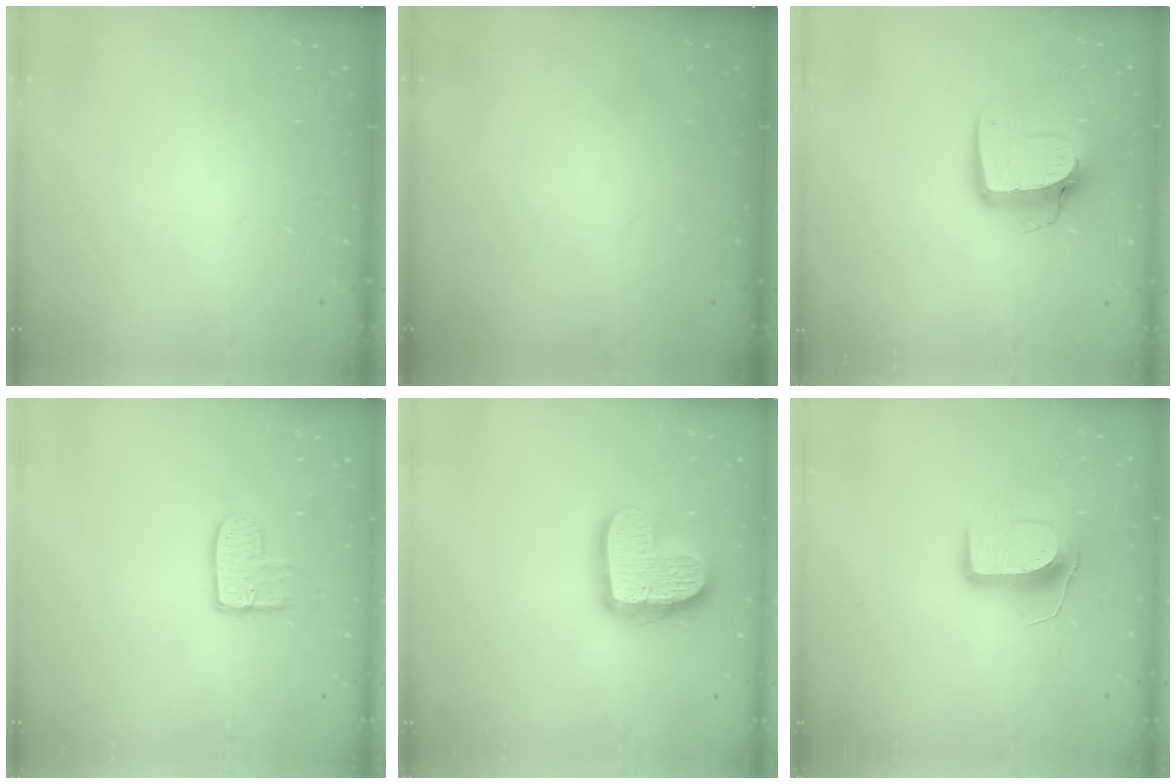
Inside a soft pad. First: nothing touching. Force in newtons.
{"total": 0.0}
{"total": 12.2, "press": 12.1, "slide": 1.3}
{"total": 8.8, "press": 8.8, "slide": 0.6}
{"total": 17.2, "press": 17.1, "slide": 1.4}
{"total": 9.6, "press": 9.6, "slide": 0.2}